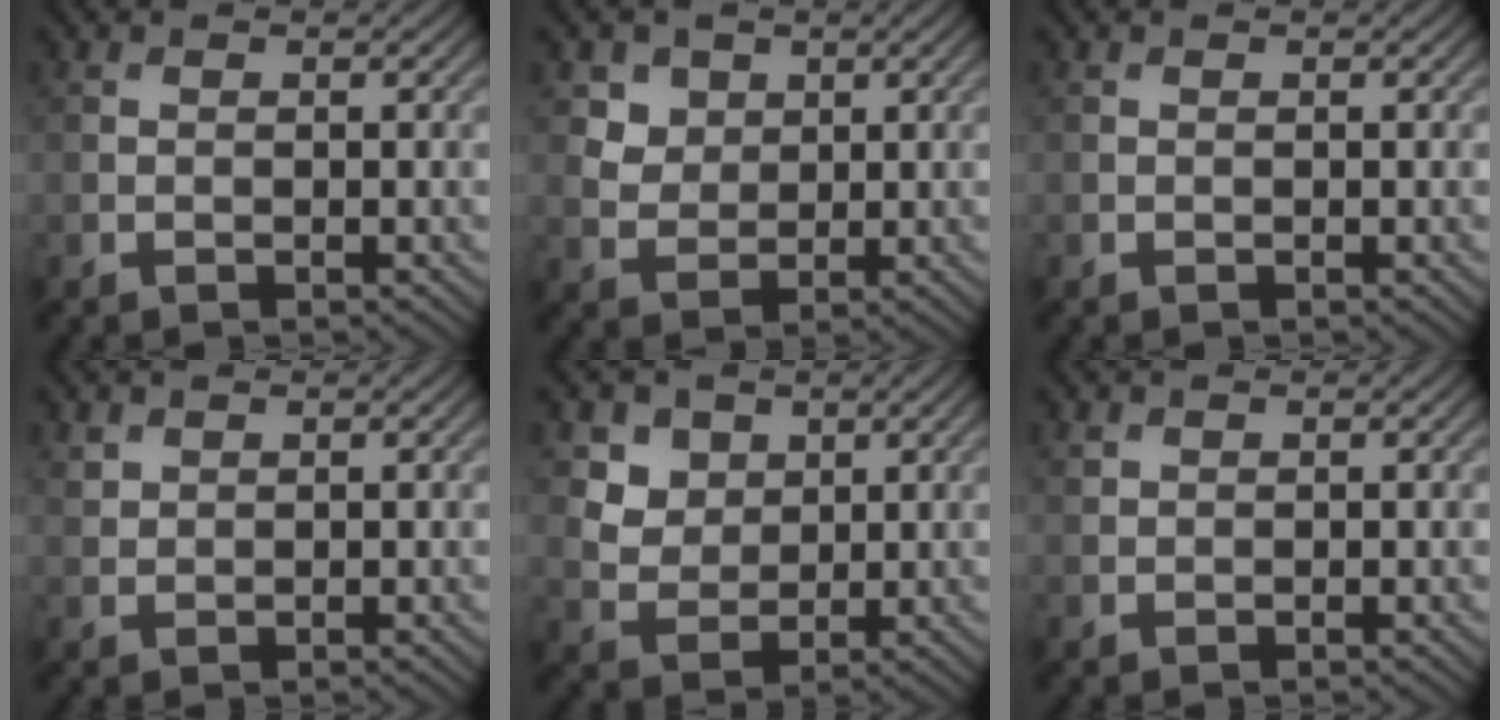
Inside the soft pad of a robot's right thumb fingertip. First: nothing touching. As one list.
[{"total": 3.8, "force": [2.1, 2.9, 1.2], "torque": [-0.039, -0.018, 0.052]}, {"total": 0.0}, {"total": 1.2, "force": [0.9, 0.6, 0.3], "torque": [-0.010, -0.001, 0.023]}, {"total": 4.7, "force": [2.6, 3.6, 1.6], "torque": [-0.052, -0.022, 0.061]}, {"total": 0.7, "force": [0.5, 0.3, 0.1], "torque": [-0.005, -0.001, 0.015]}]